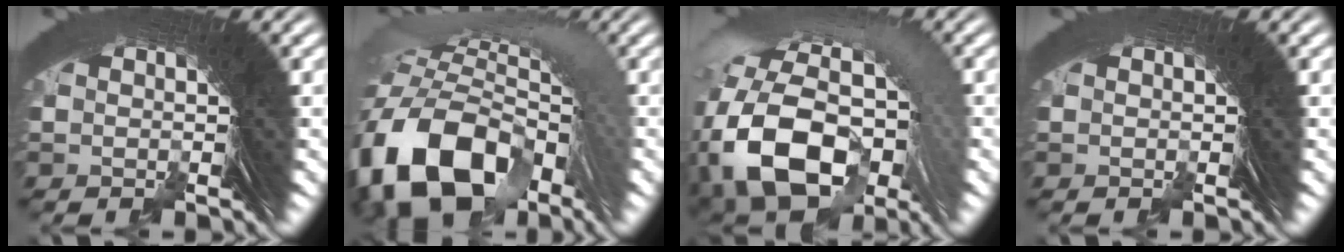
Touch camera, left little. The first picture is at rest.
{"total": 11.1, "force": [-1.5, 7.3, 8.2], "torque": [-0.173, -0.032, -0.006]}
{"total": 13.6, "force": [-0.4, 9.5, 9.7], "torque": [-0.204, -0.038, 0.011]}
{"total": 0.0}